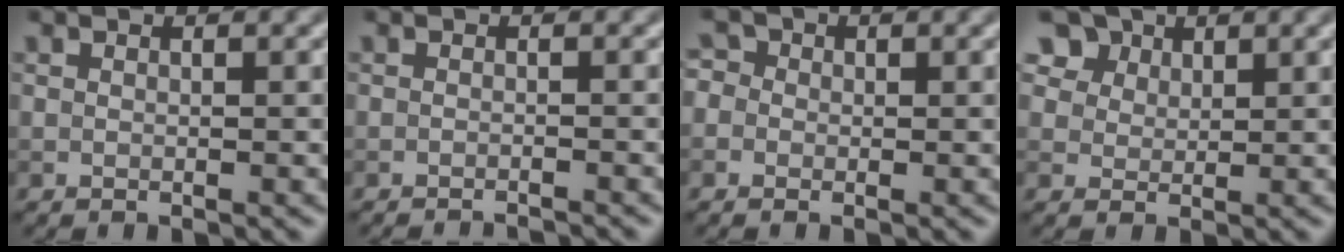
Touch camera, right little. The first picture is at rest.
{"total": 2.4, "force": [-2.2, 0.3, 0.8], "torque": [-0.003, 0.003, -0.031]}
{"total": 2.2, "force": [0.5, 2.0, 0.8], "torque": [0.002, 0.012, -0.018]}
{"total": 6.6, "force": [4.2, 4.3, 2.5], "torque": [-0.072, 0.003, 0.078]}